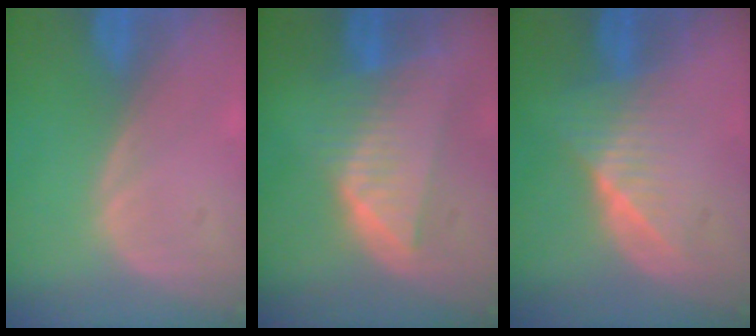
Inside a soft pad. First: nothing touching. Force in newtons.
{"total": 7.5, "press": 6.9, "slide": 2.7}
{"total": 6.4, "press": 6.1, "slide": 2.2}